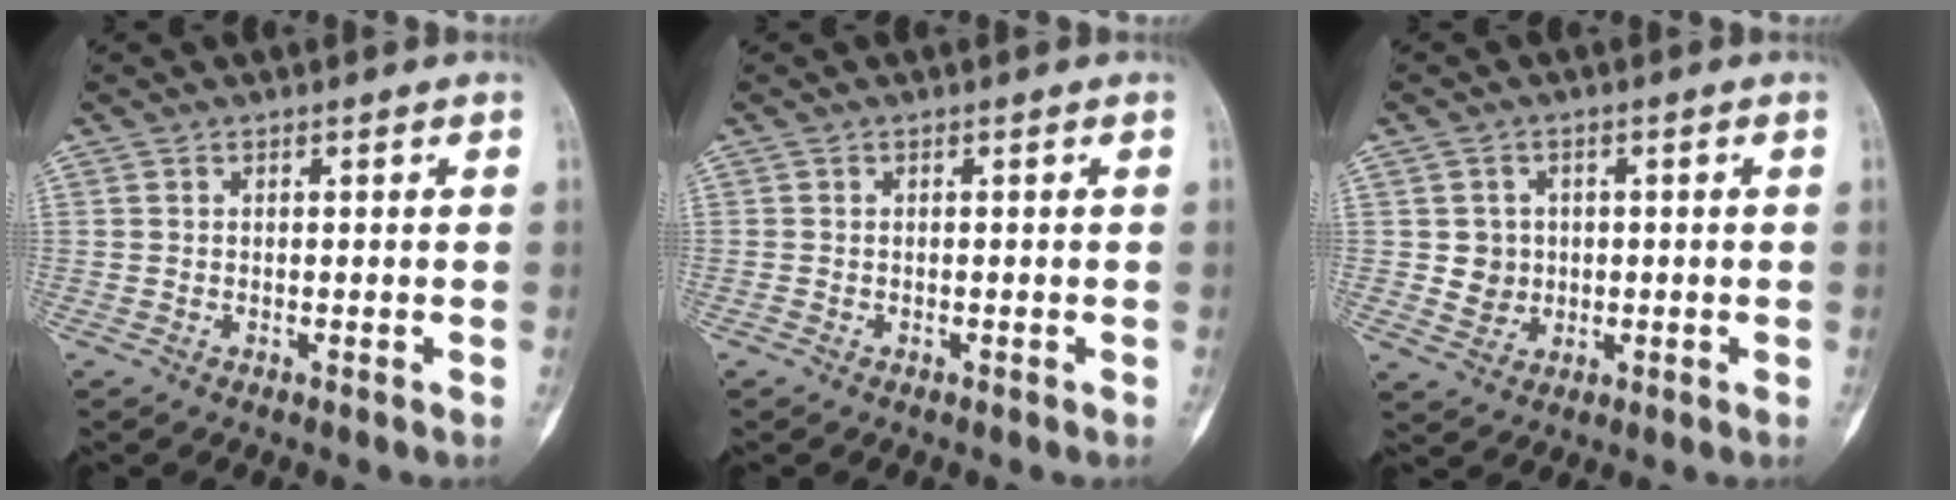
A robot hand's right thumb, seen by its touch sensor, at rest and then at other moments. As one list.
[{"total": 0.0}, {"total": 4.4, "force": [0.1, 4.2, 1.3], "torque": [0.005, 0.005, 0.006]}]